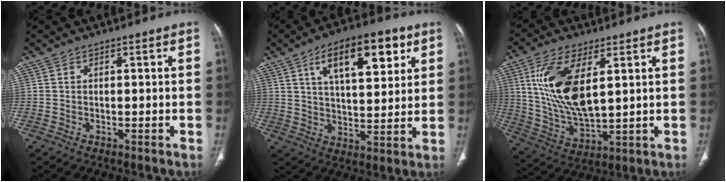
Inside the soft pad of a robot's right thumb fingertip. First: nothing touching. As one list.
[{"total": 15.3, "force": [6.8, 6.7, 11.9], "torque": [-0.151, -0.014, 0.107]}, {"total": 15.6, "force": [4.4, 6.9, 13.3], "torque": [-0.270, -0.021, 0.096]}]